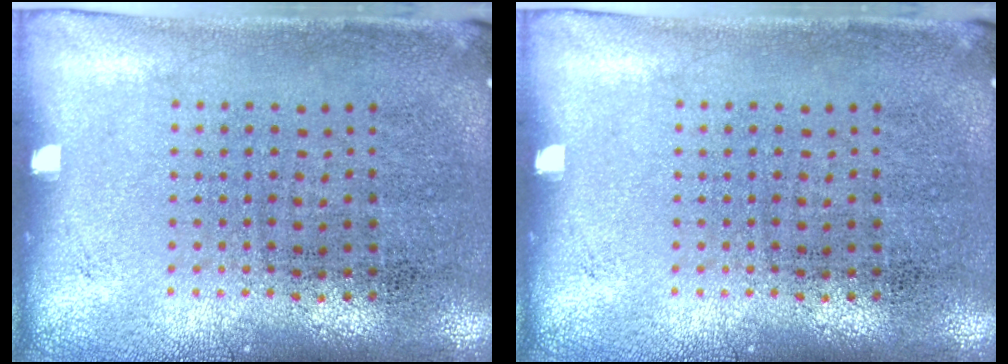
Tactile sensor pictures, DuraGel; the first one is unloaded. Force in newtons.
{"total": 0.0}